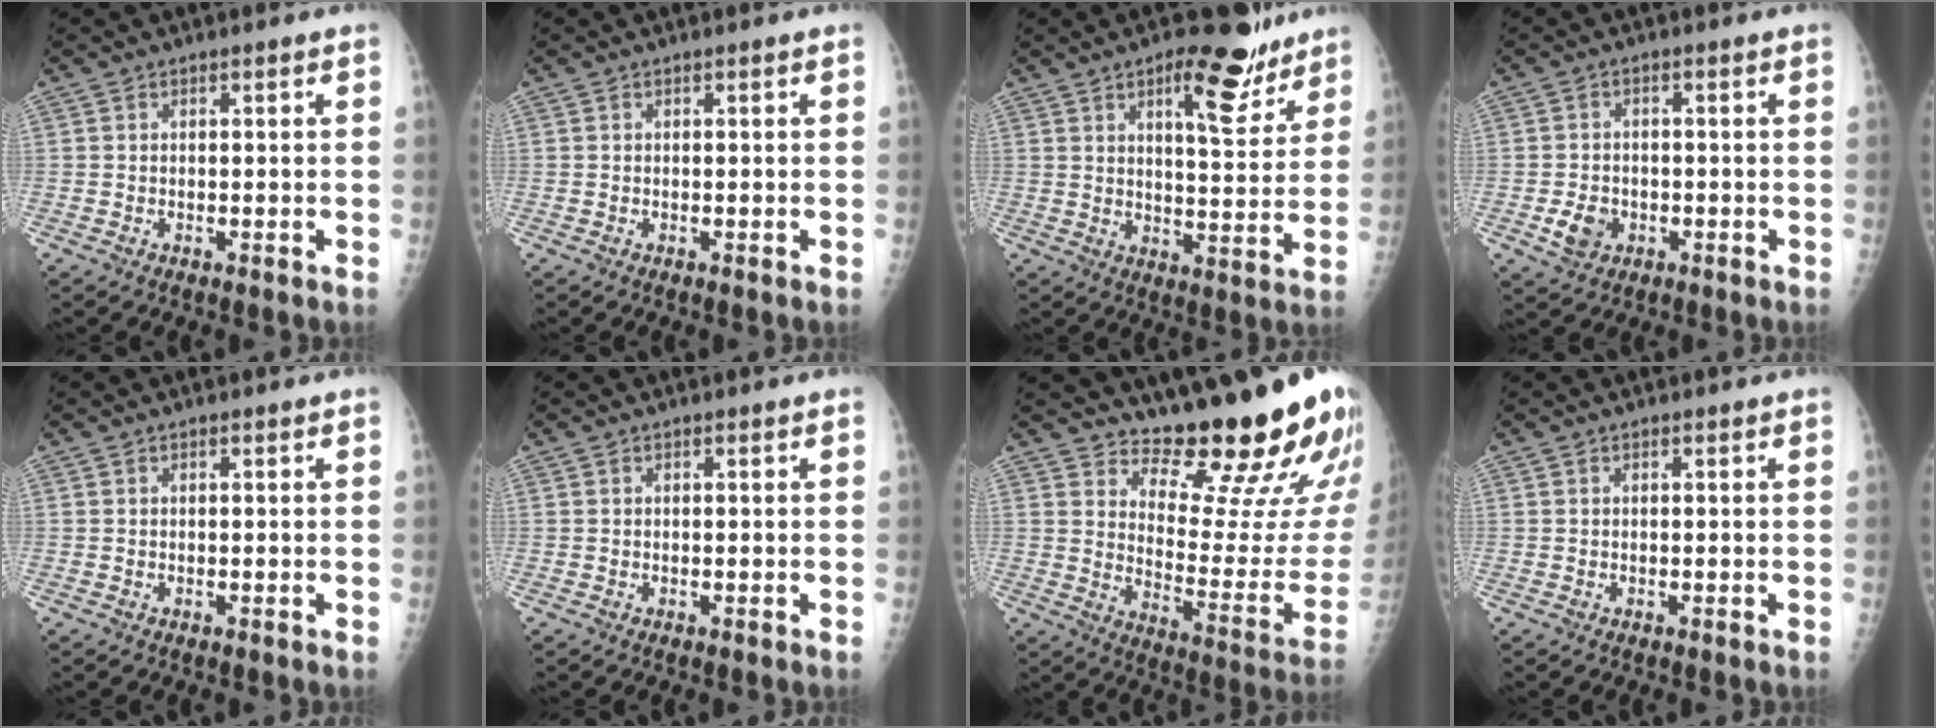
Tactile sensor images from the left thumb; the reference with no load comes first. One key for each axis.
{"total": 0.0}
{"total": 13.3, "fx": 8.1, "fy": 4.9, "fz": 9.3, "tx": -0.094, "ty": -0.042, "tz": 0.114}
{"total": 4.6, "fx": -1.4, "fy": 3.6, "fz": 2.4, "tx": -0.035, "ty": 0.003, "tz": -0.021}
{"total": 0.0}
{"total": 0.0}
{"total": 19.3, "fx": 16.9, "fy": 3.2, "fz": 8.9, "tx": -0.083, "ty": -0.177, "tz": 0.228}
{"total": 0.0}